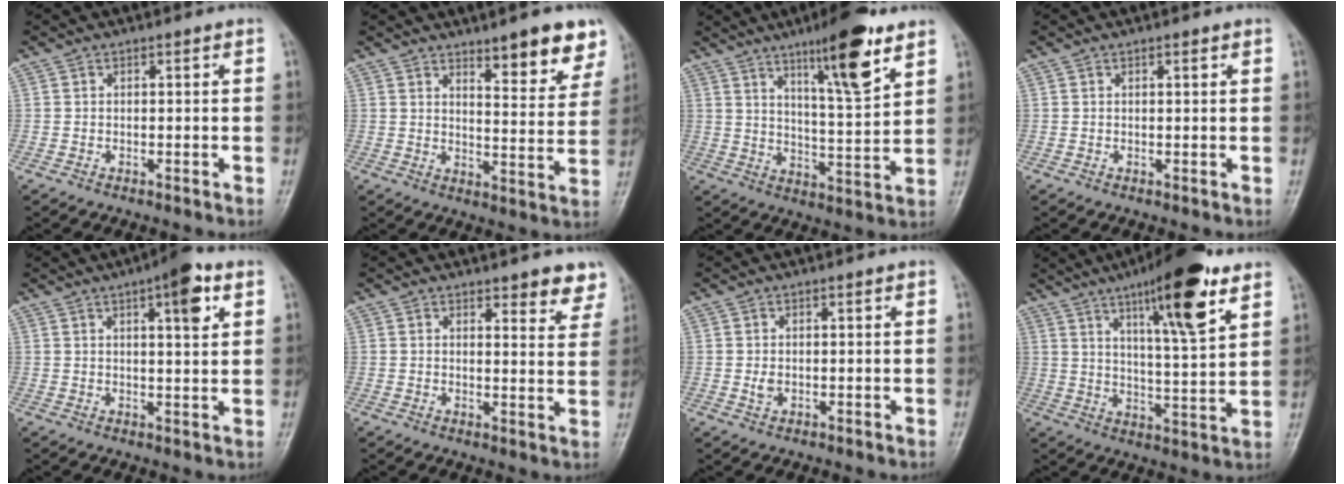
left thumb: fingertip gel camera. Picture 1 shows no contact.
{"total": 10.9, "force": [7.5, 3.1, 7.2], "torque": [-0.059, -0.047, 0.103]}
{"total": 13.9, "force": [8.4, 2.5, 10.7], "torque": [-0.153, -0.051, 0.133]}
{"total": 0.9, "force": [0.5, 0.3, 0.8], "torque": [-0.012, 0.000, 0.007]}
{"total": 8.0, "force": [3.6, 2.2, 6.8], "torque": [-0.085, -0.010, 0.047]}
{"total": 6.6, "force": [5.2, 2.3, 3.3], "torque": [-0.006, -0.028, 0.051]}
{"total": 1.8, "force": [0.1, 1.2, 1.4], "torque": [-0.021, 0.000, 0.003]}
{"total": 16.6, "force": [9.6, 3.2, 13.2], "torque": [-0.190, -0.046, 0.151]}